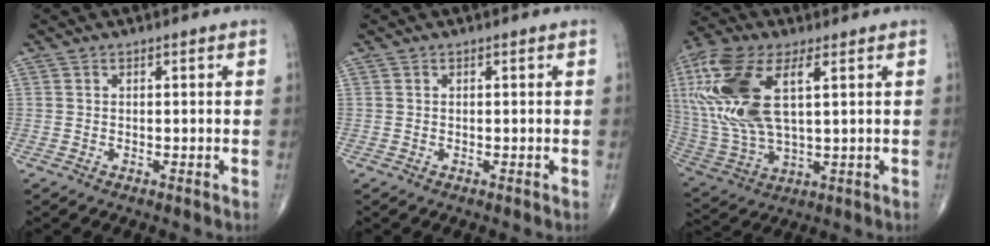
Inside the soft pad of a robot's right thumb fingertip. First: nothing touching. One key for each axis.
{"total": 0.0}
{"total": 21.3, "fx": 5.4, "fy": 9.6, "fz": 18.2, "tx": -0.420, "ty": -0.009, "tz": 0.104}